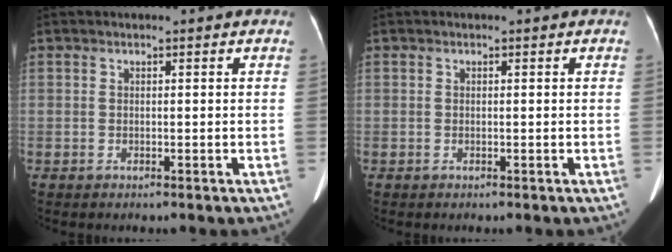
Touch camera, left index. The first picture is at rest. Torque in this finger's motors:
{"motor_torque": [0.00, 0.00, 0.00, 0.00]}